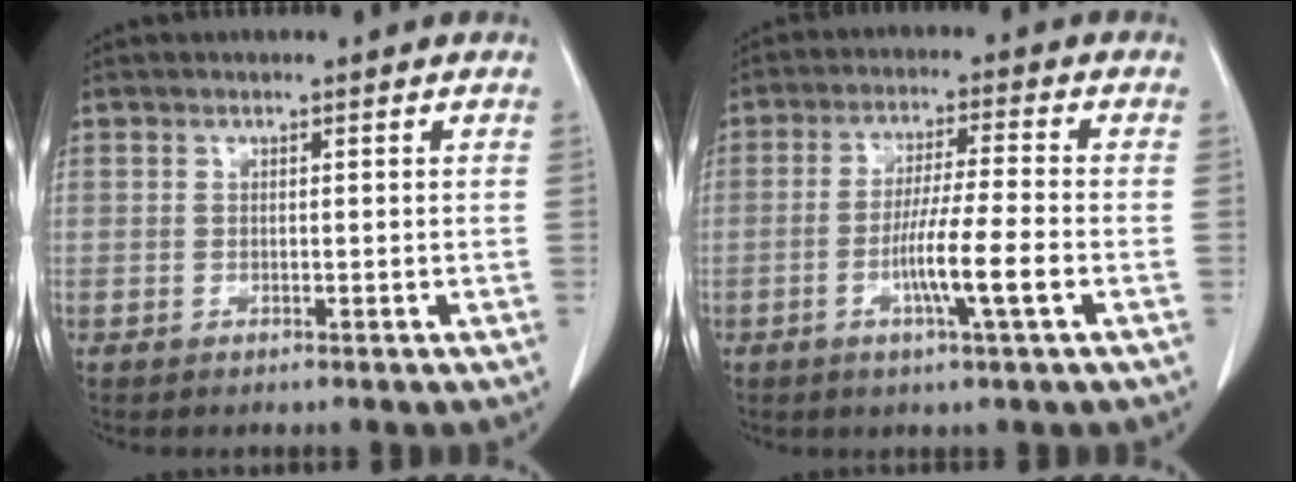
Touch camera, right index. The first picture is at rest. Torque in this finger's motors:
{"motor_torque": [1.31, -0.52, 0.50, 0.13]}